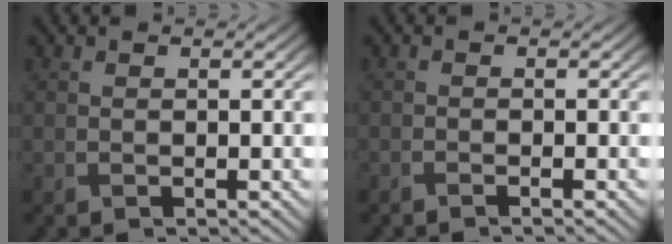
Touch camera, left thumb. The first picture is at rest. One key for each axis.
{"total": 0.8, "fx": -0.7, "fy": 0.1, "fz": 0.2, "tx": -0.004, "ty": -0.002, "tz": -0.015}